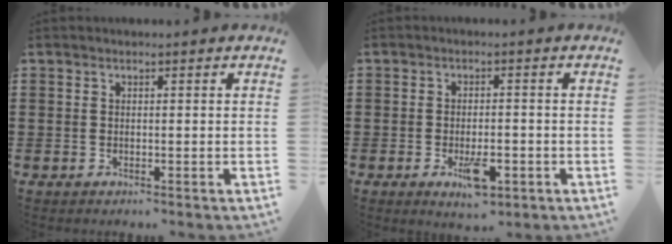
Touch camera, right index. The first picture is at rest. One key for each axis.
{"total": 5.2, "fx": -2.0, "fy": 2.0, "fz": 4.3, "tx": -0.073, "ty": 0.000, "tz": -0.032}